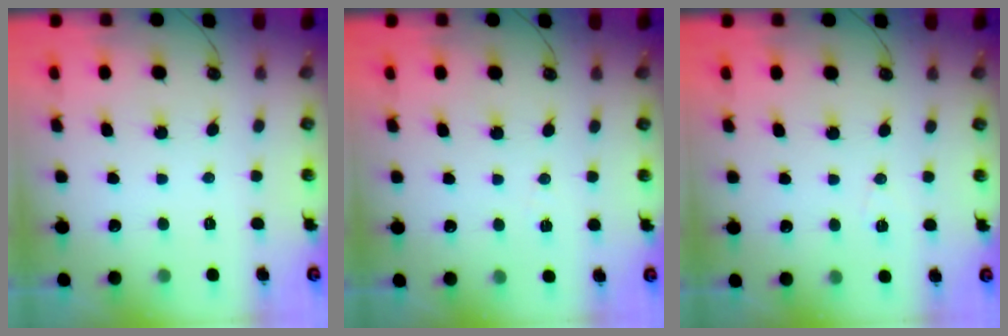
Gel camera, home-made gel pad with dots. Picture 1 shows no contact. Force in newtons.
{"total": 3.3, "press": 2.7, "slide": 1.9}
{"total": 3.9, "press": 3.3, "slide": 2.2}